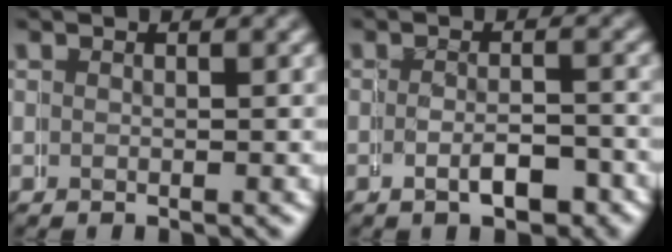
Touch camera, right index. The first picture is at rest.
{"total": 2.2, "force": [-1.8, 0.7, 1.2], "torque": [-0.018, -0.006, -0.032]}